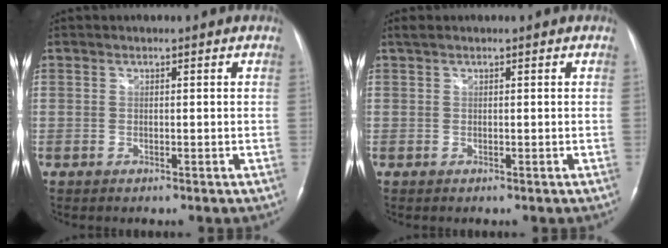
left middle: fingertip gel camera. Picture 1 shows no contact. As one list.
[{"total": 0.9, "force": [0.7, 0.3, 0.5], "torque": [-0.014, 0.017, 0.015]}]